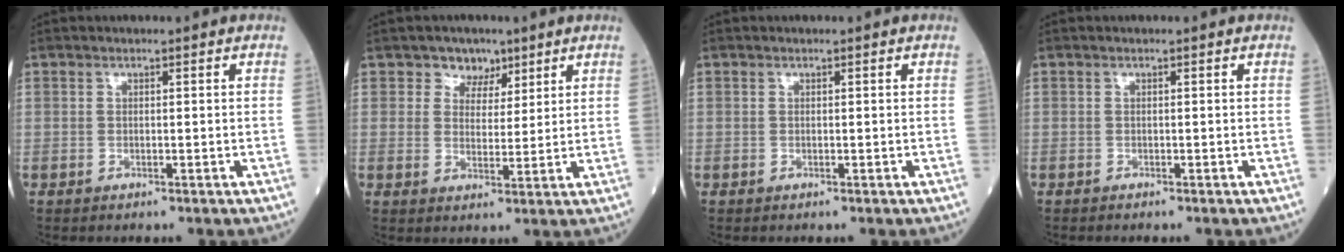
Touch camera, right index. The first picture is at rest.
{"total": 4.3, "force": [2.8, 3.2, 0.7], "torque": [-0.005, 0.003, 0.044]}
{"total": 0.0}
{"total": 0.0}